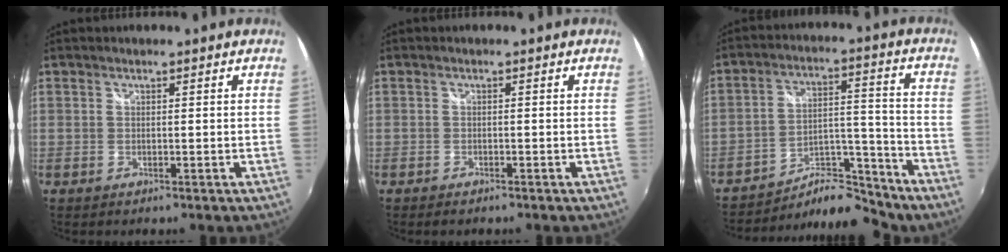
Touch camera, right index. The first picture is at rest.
{"total": 1.4, "force": [-1.3, 0.4, 0.3], "torque": [-0.011, -0.010, -0.022]}
{"total": 11.9, "force": [-10.8, 3.6, 3.6], "torque": [-0.050, 0.036, -0.163]}